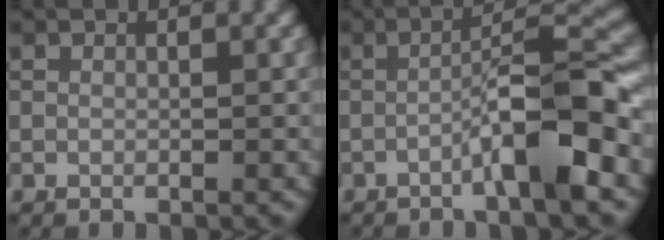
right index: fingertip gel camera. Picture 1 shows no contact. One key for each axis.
{"total": 7.1, "fx": -2.6, "fy": 0.9, "fz": 6.6, "tx": -0.105, "ty": 0.023, "tz": -0.049}